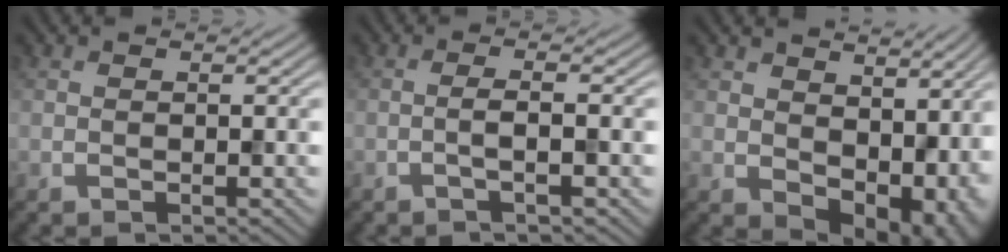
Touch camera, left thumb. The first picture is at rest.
{"total": 2.2, "force": [-0.7, 0.2, 2.0], "torque": [-0.033, 0.011, -0.027]}
{"total": 10.5, "force": [1.7, 7.0, 7.7], "torque": [-0.113, -0.036, 0.053]}